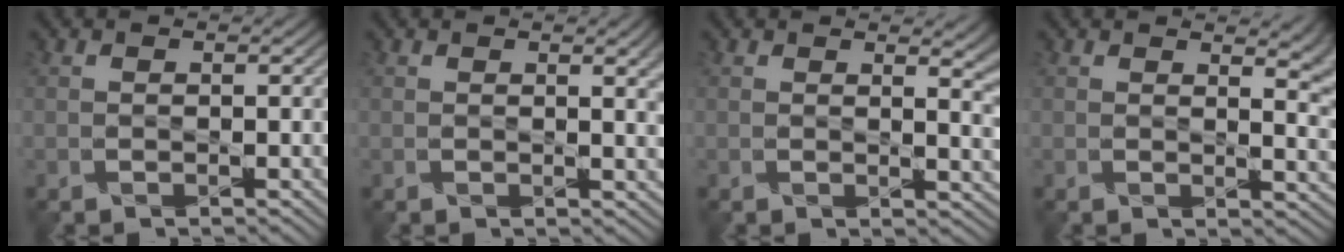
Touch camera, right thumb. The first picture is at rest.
{"total": 2.8, "force": [1.0, 0.6, 2.5], "torque": [-0.034, 0.001, 0.017]}
{"total": 5.1, "force": [2.1, 1.9, 4.3], "torque": [-0.045, -0.002, 0.032]}
{"total": 6.0, "force": [3.1, 2.3, 4.6], "torque": [-0.044, 0.001, 0.047]}